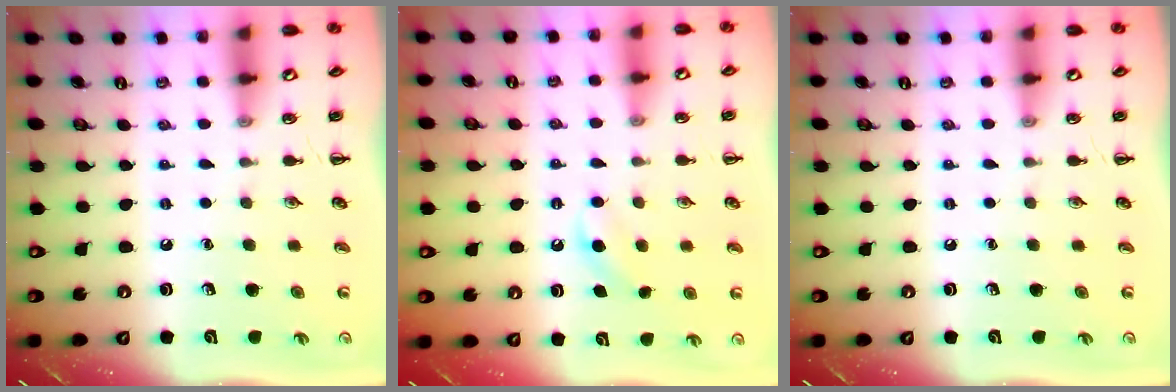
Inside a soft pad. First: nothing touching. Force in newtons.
{"total": 5.6, "press": 5.4, "slide": 1.5}
{"total": 0.0}